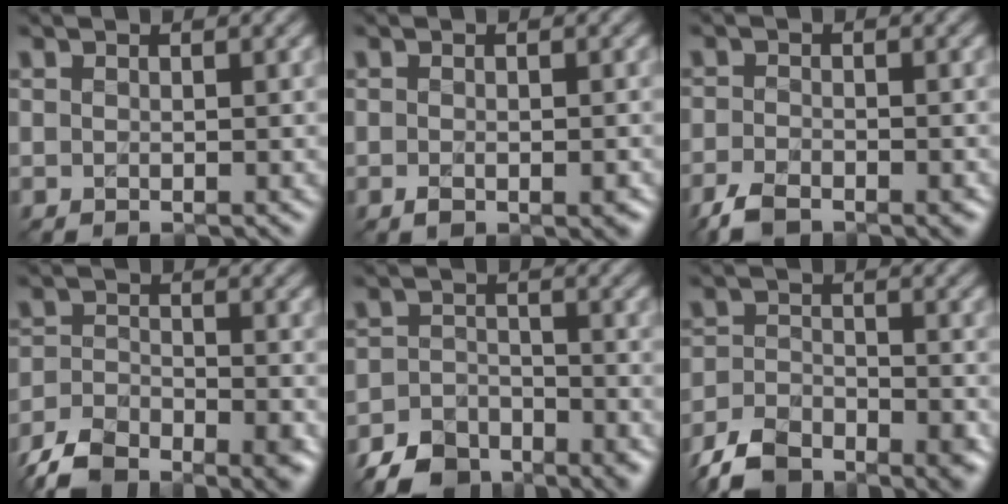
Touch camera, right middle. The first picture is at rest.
{"total": 2.2, "force": [-1.0, 1.0, 1.7], "torque": [-0.027, -0.004, -0.013]}
{"total": 4.5, "force": [-3.3, 1.7, 2.5], "torque": [-0.042, -0.008, -0.065]}
{"total": 8.1, "force": [-6.5, 3.0, 3.9], "torque": [-0.065, -0.021, -0.113]}
{"total": 6.4, "force": [-5.3, 2.9, 2.0], "torque": [-0.031, -0.016, -0.087]}
{"total": 7.8, "force": [-6.2, 3.1, 3.4], "torque": [-0.055, -0.020, -0.108]}